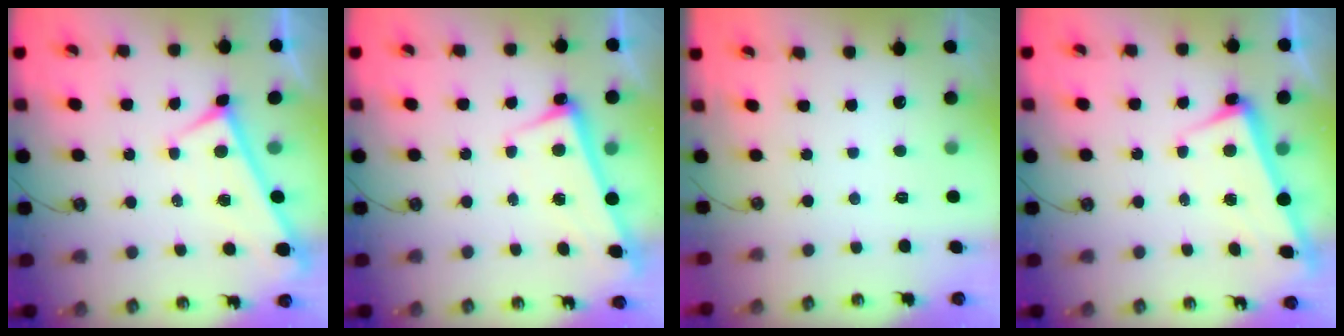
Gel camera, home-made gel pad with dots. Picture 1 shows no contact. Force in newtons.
{"total": 2.5, "press": 2.5, "slide": 0.7}
{"total": 0.0}
{"total": 2.4, "press": 2.4, "slide": 0.5}